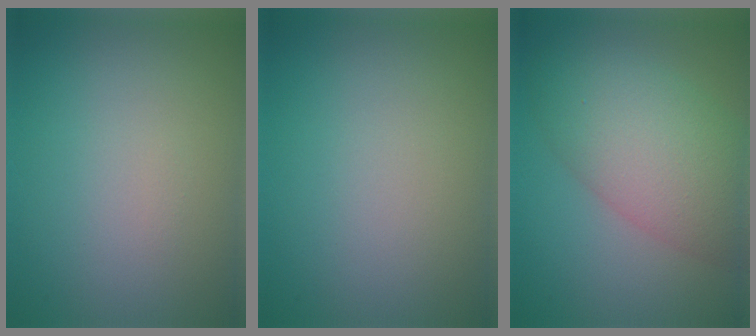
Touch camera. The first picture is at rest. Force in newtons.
{"total": 0.0}
{"total": 8.0, "press": 8.0, "slide": 0.5}